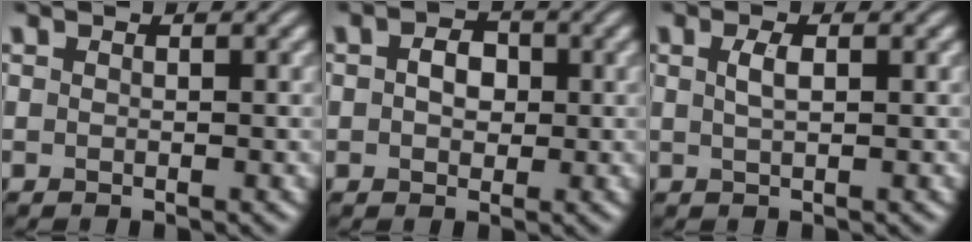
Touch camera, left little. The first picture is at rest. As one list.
[{"total": 2.7, "force": [0.2, 2.0, 1.9], "torque": [-0.034, 0.005, -0.002]}, {"total": 1.5, "force": [0.4, 0.5, 1.4], "torque": [-0.030, 0.003, 0.009]}]